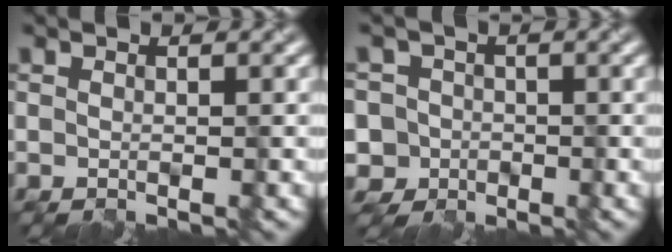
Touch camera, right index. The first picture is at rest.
{"total": 7.1, "force": [-1.5, 6.7, 1.5], "torque": [-0.040, 0.016, -0.065]}